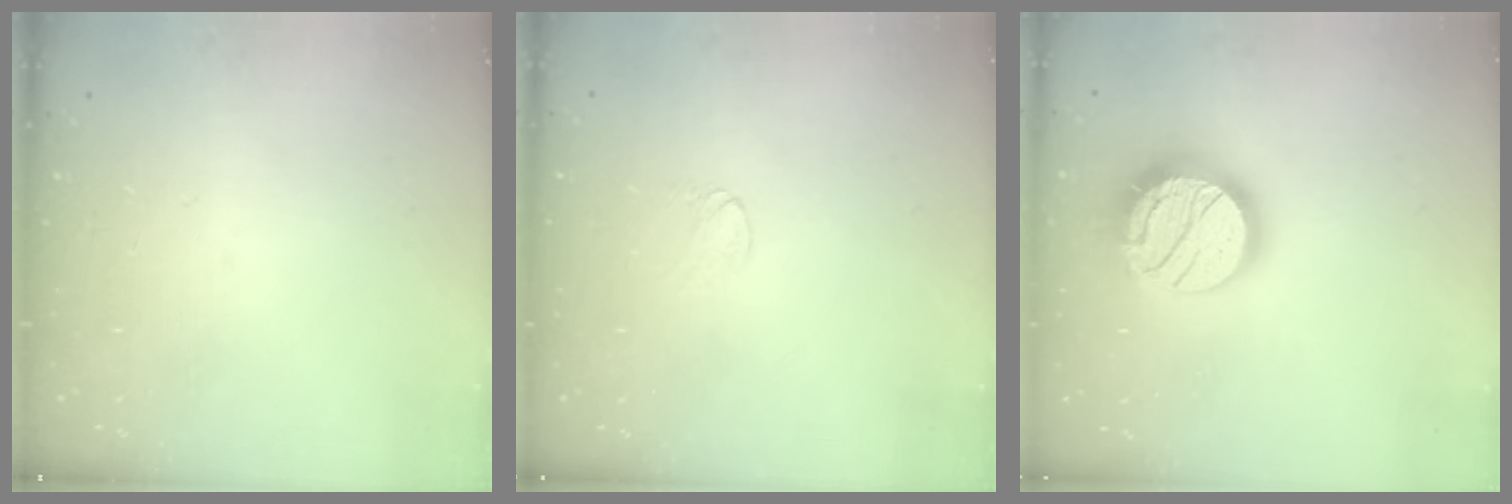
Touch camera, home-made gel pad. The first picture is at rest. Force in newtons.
{"total": 2.9, "press": 2.9, "slide": 0.3}
{"total": 20.0, "press": 20.0, "slide": 1.3}